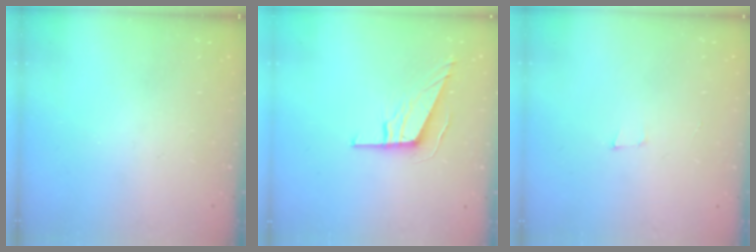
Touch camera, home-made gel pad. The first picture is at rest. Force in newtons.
{"total": 9.7, "press": 9.5, "slide": 2.0}
{"total": 3.5, "press": 2.3, "slide": 2.6}